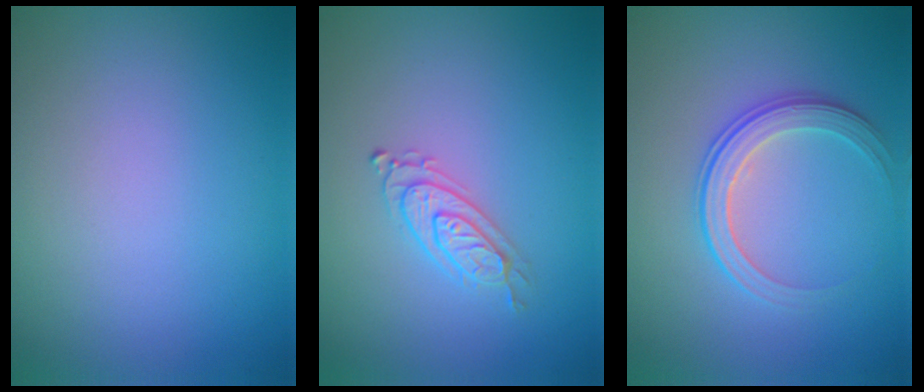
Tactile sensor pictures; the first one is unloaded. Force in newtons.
{"total": 2.2, "press": 2.1, "slide": 0.6}
{"total": 3.0, "press": 2.8, "slide": 0.9}